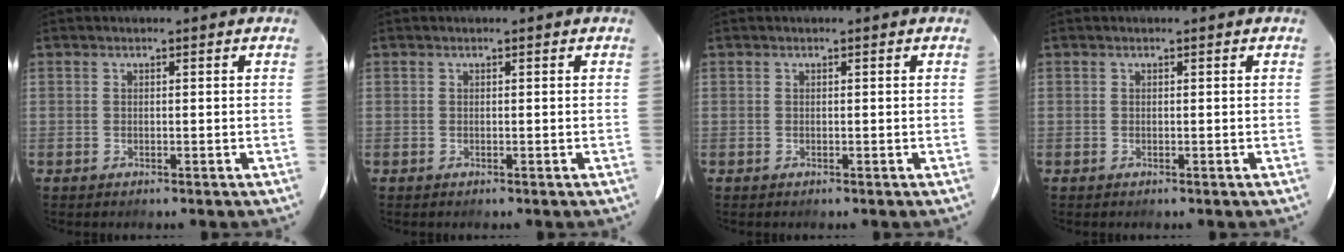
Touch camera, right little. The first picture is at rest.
{"total": 0.0}
{"total": 0.0}
{"total": 0.0}